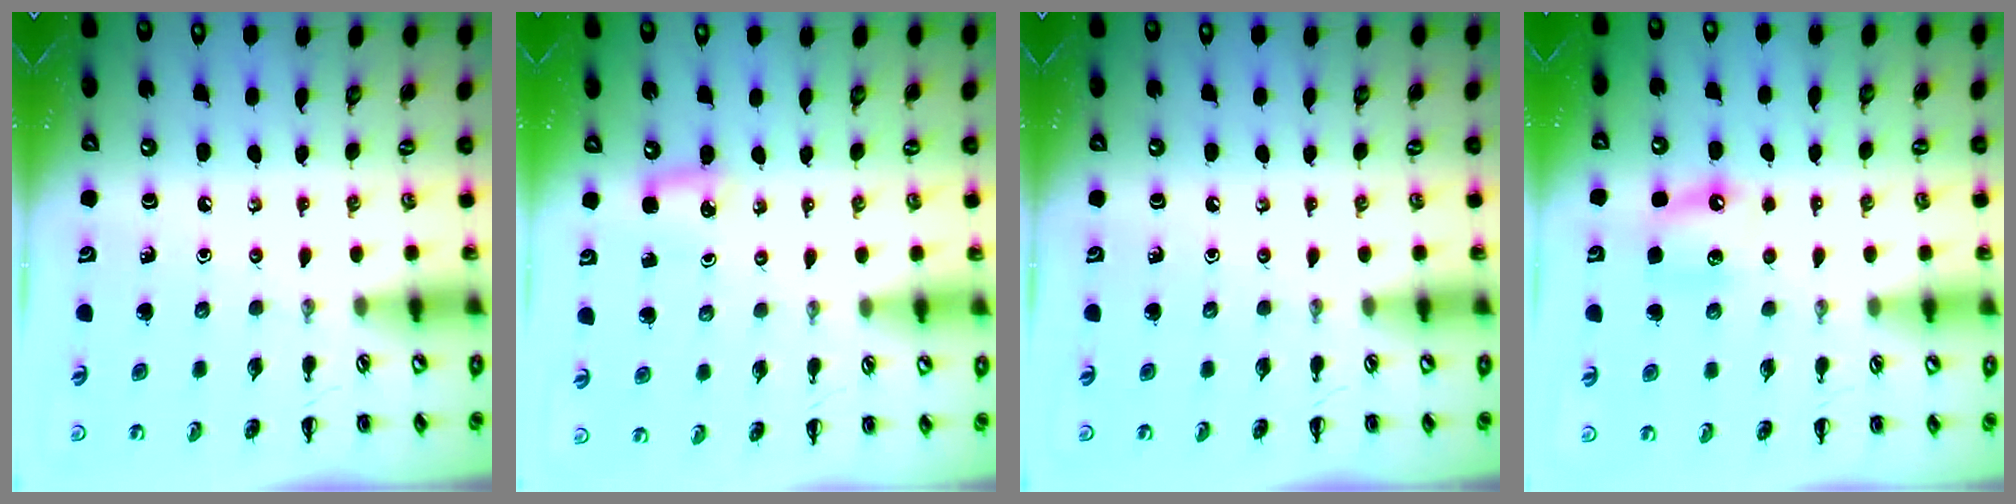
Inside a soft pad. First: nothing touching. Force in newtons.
{"total": 3.5, "press": 3.4, "slide": 1.0}
{"total": 0.0}
{"total": 5.1, "press": 4.9, "slide": 1.4}